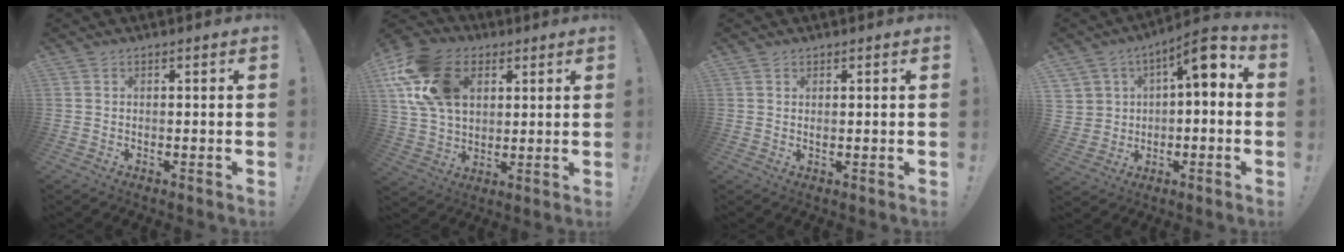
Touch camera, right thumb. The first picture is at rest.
{"total": 19.9, "force": [7.3, 13.9, 12.2], "torque": [-0.236, -0.021, 0.138]}
{"total": 0.7, "force": [0.5, 0.4, 0.3], "torque": [-0.001, -0.004, 0.008]}
{"total": 9.2, "force": [3.1, 6.1, 6.2], "torque": [-0.082, -0.018, 0.057]}